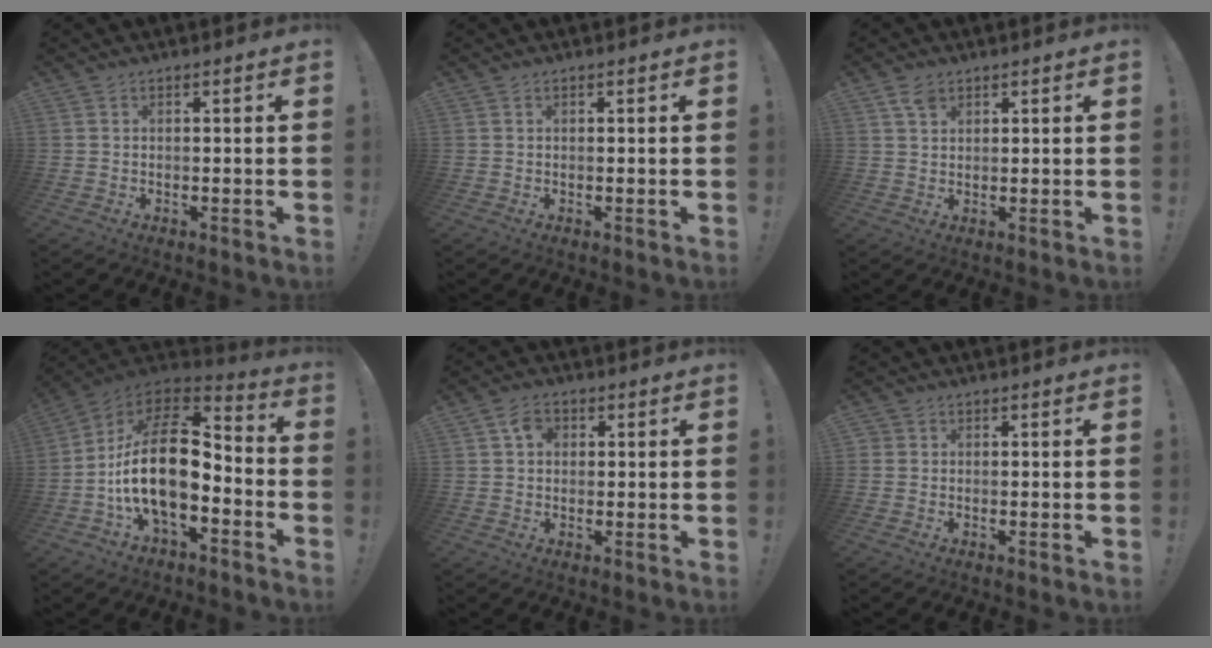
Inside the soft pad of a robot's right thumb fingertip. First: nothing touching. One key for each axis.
{"total": 0.0}
{"total": 3.7, "fx": 2.4, "fy": 2.3, "fz": 1.7, "tx": -0.027, "ty": -0.007, "tz": 0.043}
{"total": 21.5, "fx": -2.1, "fy": 11.4, "fz": 18.1, "tx": -0.335, "ty": 0.017, "tz": -0.029}
{"total": 4.7, "fx": 1.4, "fy": 3.7, "fz": 2.5, "tx": -0.039, "ty": 0.005, "tz": 0.026}
{"total": 1.3, "fx": 0.3, "fy": 1.2, "fz": 0.3, "tx": -0.009, "ty": 0.005, "tz": 0.005}